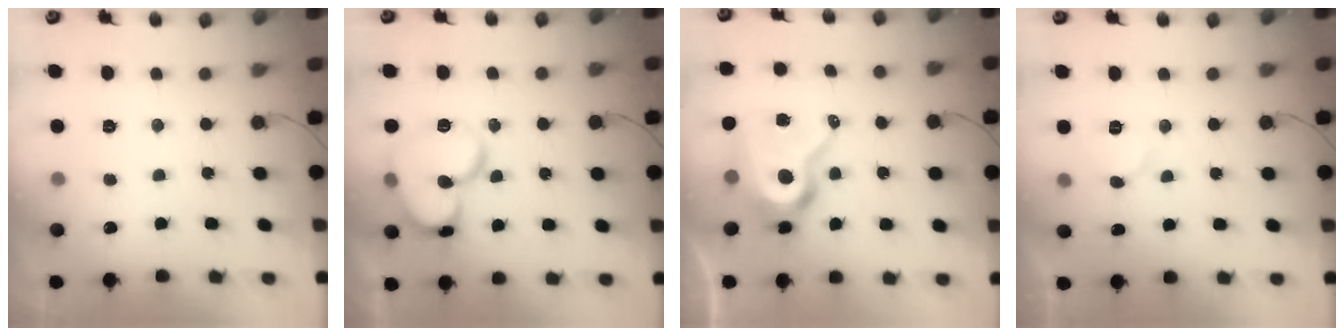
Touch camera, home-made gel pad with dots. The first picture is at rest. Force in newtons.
{"total": 17.3, "press": 17.2, "slide": 1.6}
{"total": 13.8, "press": 13.7, "slide": 1.1}
{"total": 5.6, "press": 5.6, "slide": 0.5}